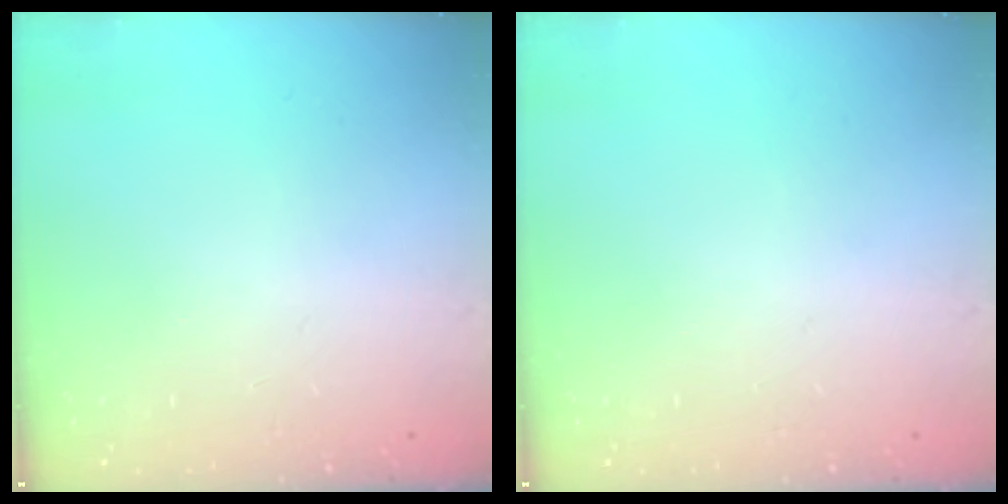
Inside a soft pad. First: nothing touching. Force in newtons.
{"total": 0.0}